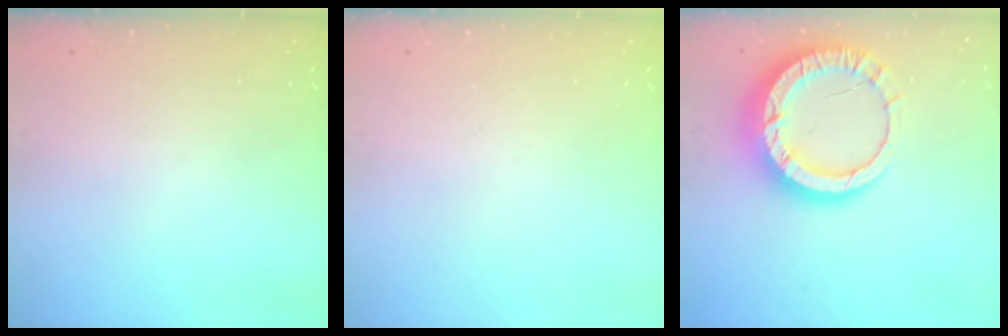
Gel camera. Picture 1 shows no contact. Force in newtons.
{"total": 0.0}
{"total": 14.9, "press": 14.8, "slide": 1.5}